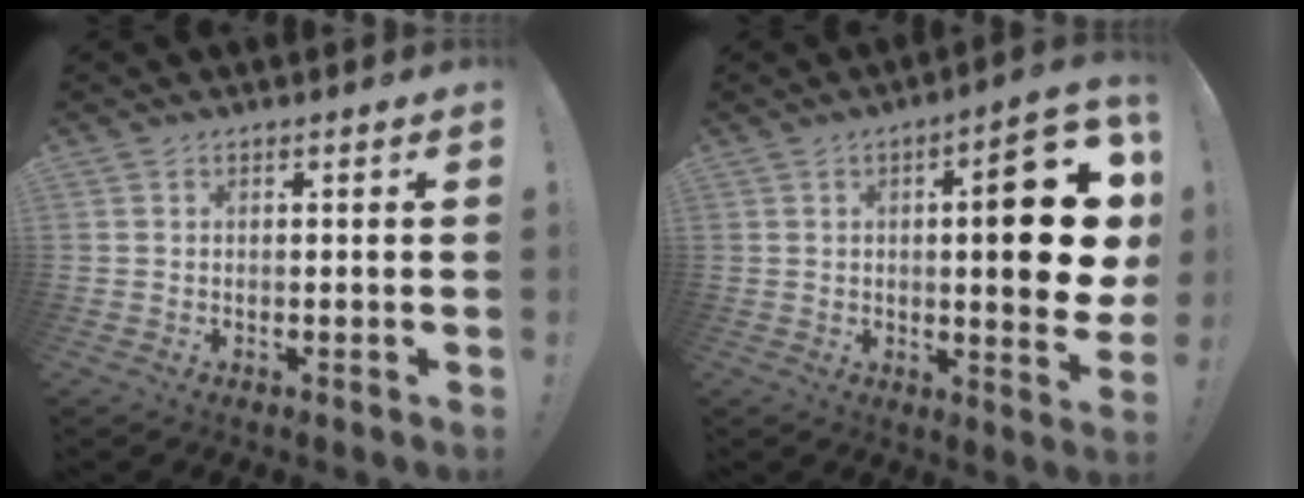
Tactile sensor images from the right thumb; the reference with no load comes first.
{"total": 17.0, "force": [2.4, 3.8, 16.4], "torque": [-0.205, -0.018, 0.024]}